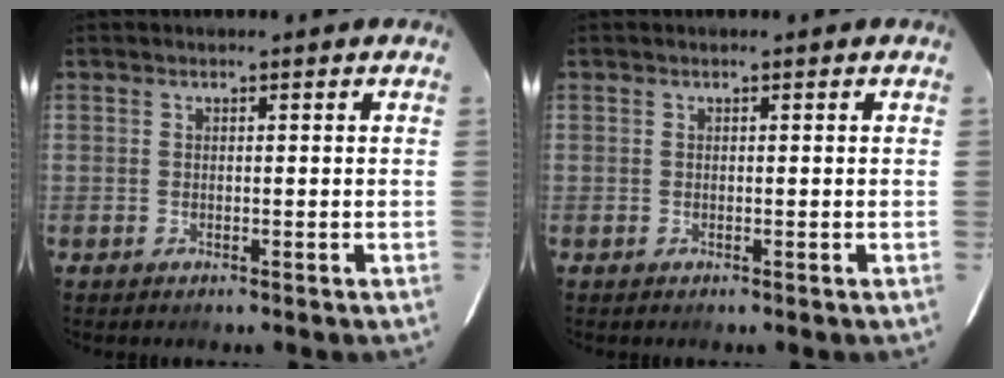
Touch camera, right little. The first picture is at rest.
{"total": 0.0}